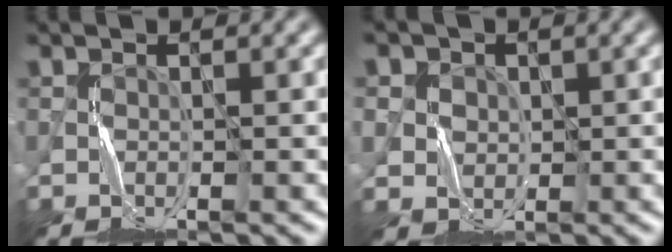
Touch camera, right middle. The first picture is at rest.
{"total": 4.0, "force": [1.4, 3.5, 1.2], "torque": [-0.041, 0.007, 0.029]}